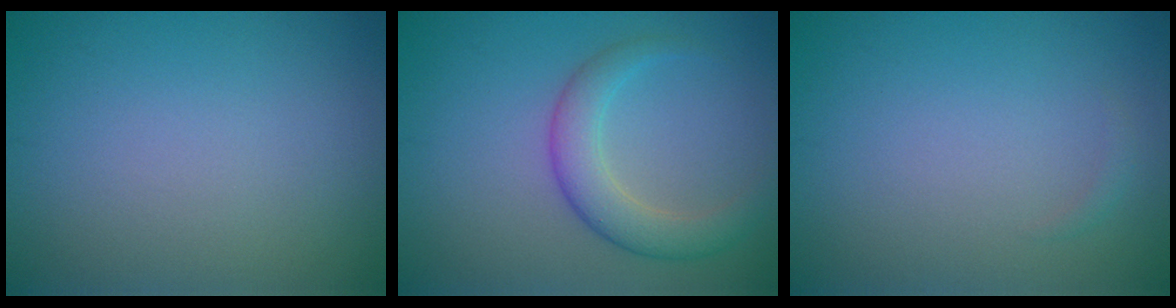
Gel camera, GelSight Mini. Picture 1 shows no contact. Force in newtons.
{"total": 3.6, "press": 3.6, "slide": 0.2}
{"total": 0.5, "press": 0.5, "slide": 0.0}